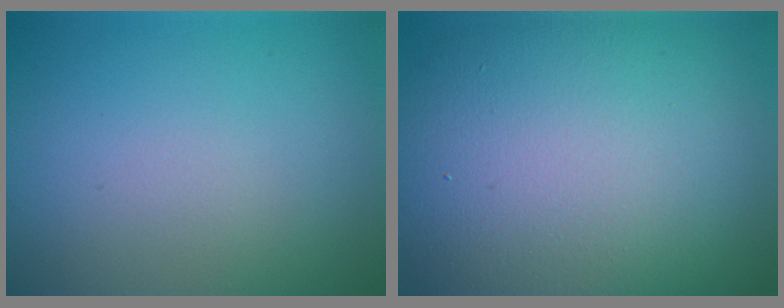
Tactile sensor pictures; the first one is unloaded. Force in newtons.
{"total": 15.6, "press": 15.6, "slide": 1.1}